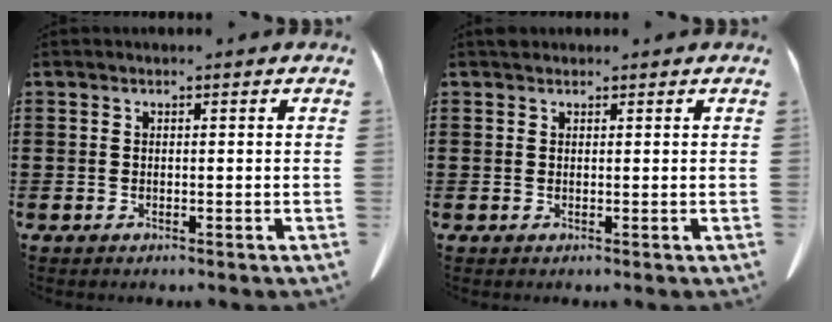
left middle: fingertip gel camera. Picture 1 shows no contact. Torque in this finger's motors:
{"motor_torque": [0.00, 0.02, 0.00, 0.00]}